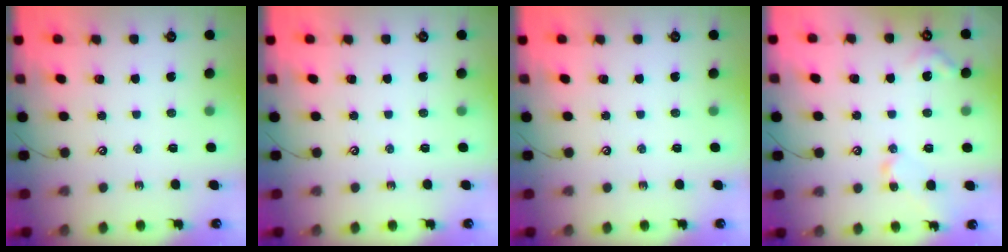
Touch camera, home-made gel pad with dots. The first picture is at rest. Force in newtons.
{"total": 0.0}
{"total": 0.0}
{"total": 5.2, "press": 5.2, "slide": 0.4}